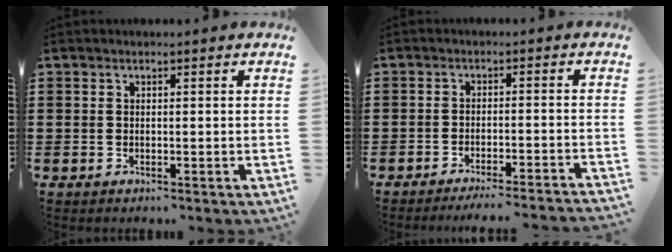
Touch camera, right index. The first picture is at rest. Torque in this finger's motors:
{"motor_torque": [0.76, 0.83, 0.39, 0.07]}